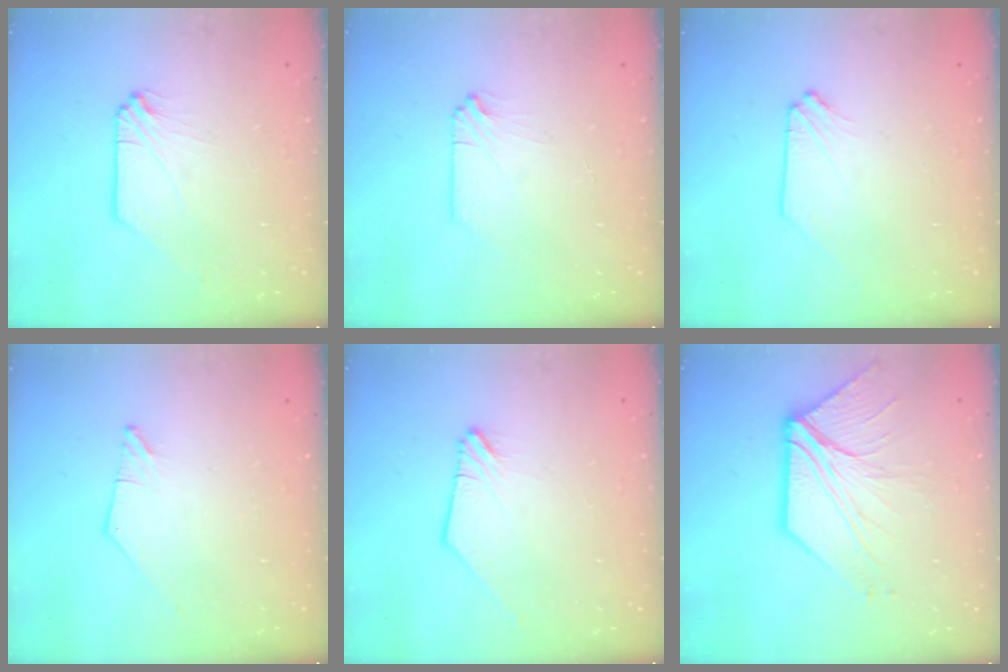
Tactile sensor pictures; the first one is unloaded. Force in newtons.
{"total": 0.0}
{"total": 0.0}
{"total": 0.0}
{"total": 0.6, "press": 0.6, "slide": 0.2}
{"total": 9.4, "press": 9.4, "slide": 0.3}